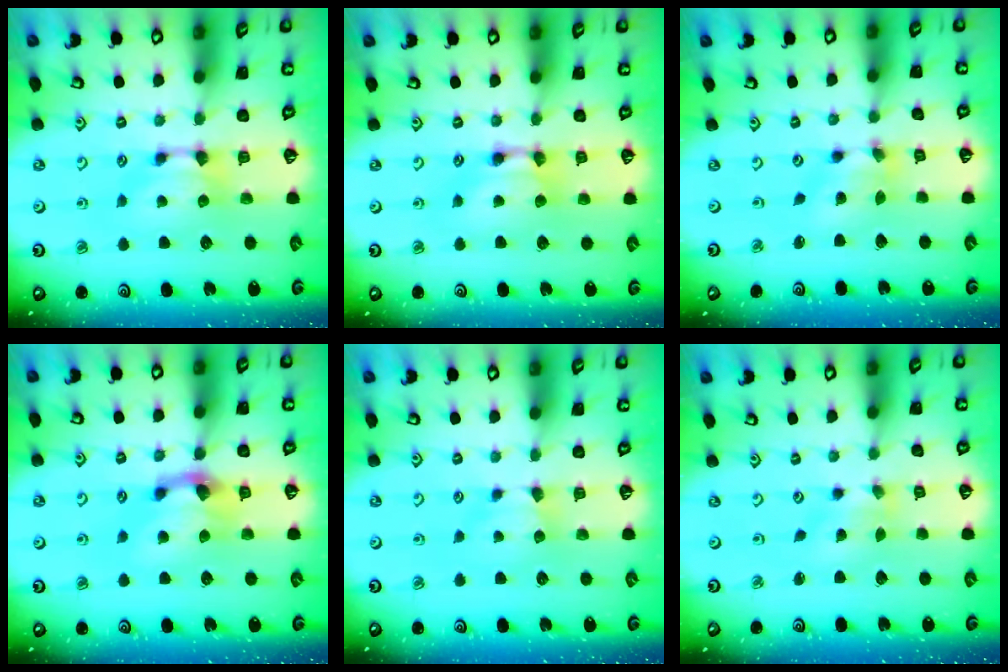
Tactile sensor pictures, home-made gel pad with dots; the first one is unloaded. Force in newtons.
{"total": 2.0, "press": 2.0, "slide": 0.1}
{"total": 3.2, "press": 2.8, "slide": 1.6}
{"total": 2.1, "press": 1.3, "slide": 1.7}
{"total": 1.4, "press": 1.4, "slide": 0.3}
{"total": 1.8, "press": 1.6, "slide": 0.9}